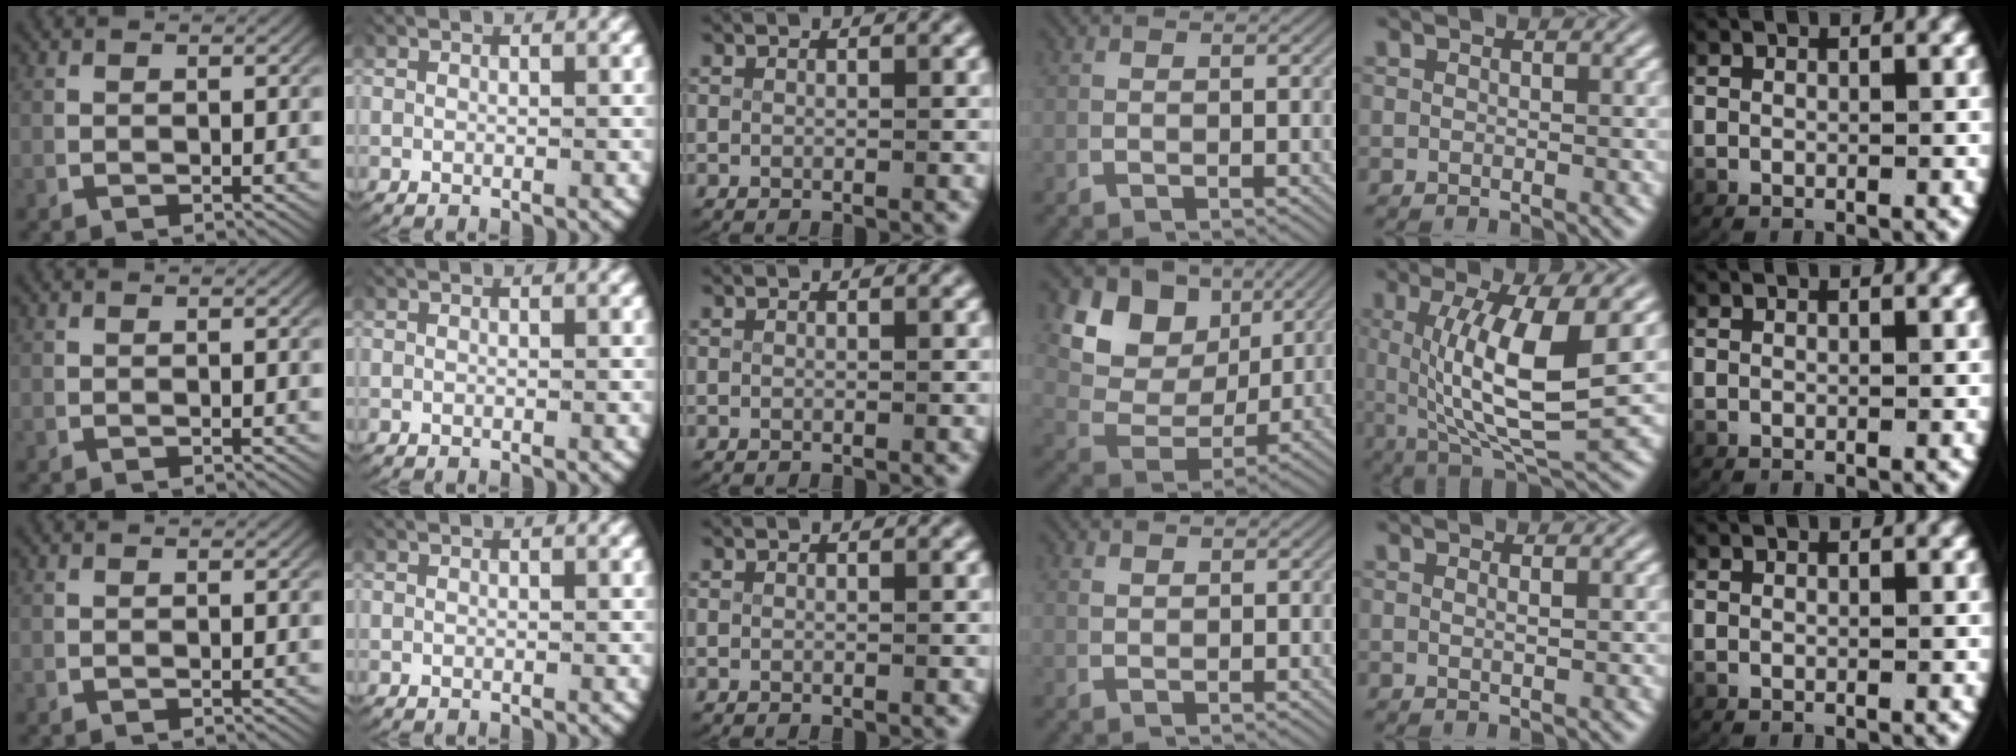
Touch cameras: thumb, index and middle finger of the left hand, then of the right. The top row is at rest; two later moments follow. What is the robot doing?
{"motion": "lift_and_place", "object": "key"}